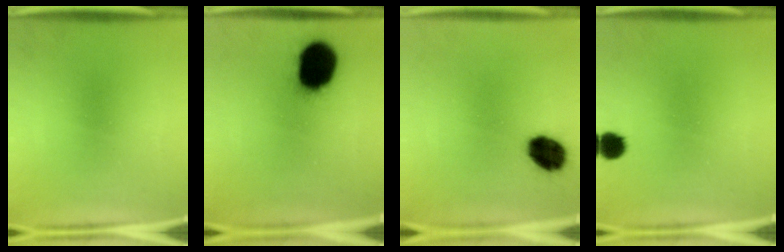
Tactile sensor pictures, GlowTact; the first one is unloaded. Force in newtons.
{"total": 18.1}
{"total": 10.0}
{"total": 3.9}